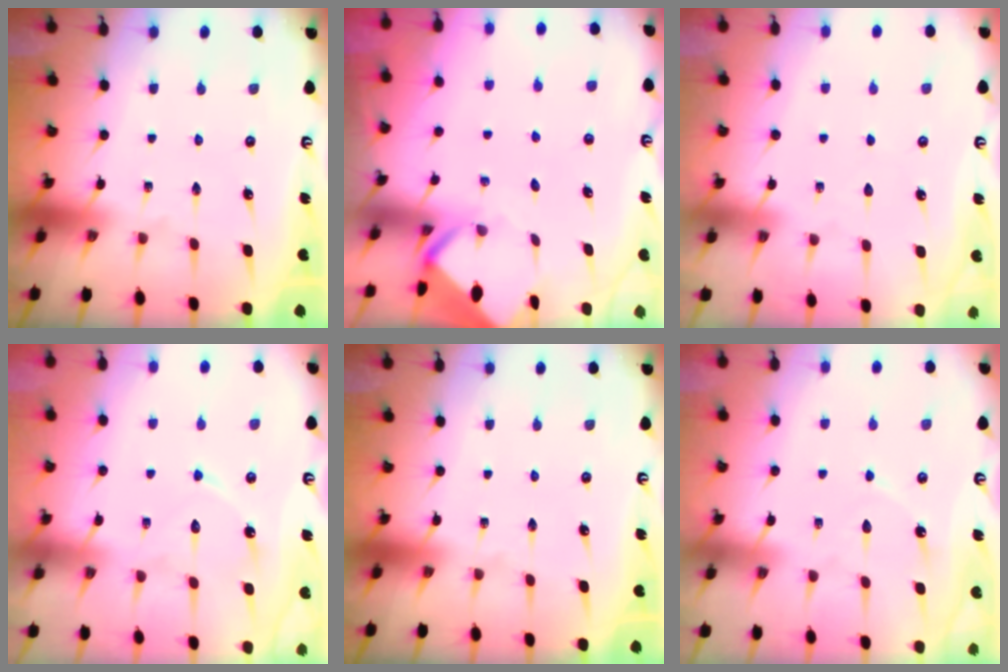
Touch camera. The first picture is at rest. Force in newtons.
{"total": 3.1, "press": 3.1, "slide": 0.1}
{"total": 2.9, "press": 2.8, "slide": 0.4}
{"total": 8.7, "press": 8.7, "slide": 0.7}
{"total": 0.0}
{"total": 4.4, "press": 4.4, "slide": 0.4}